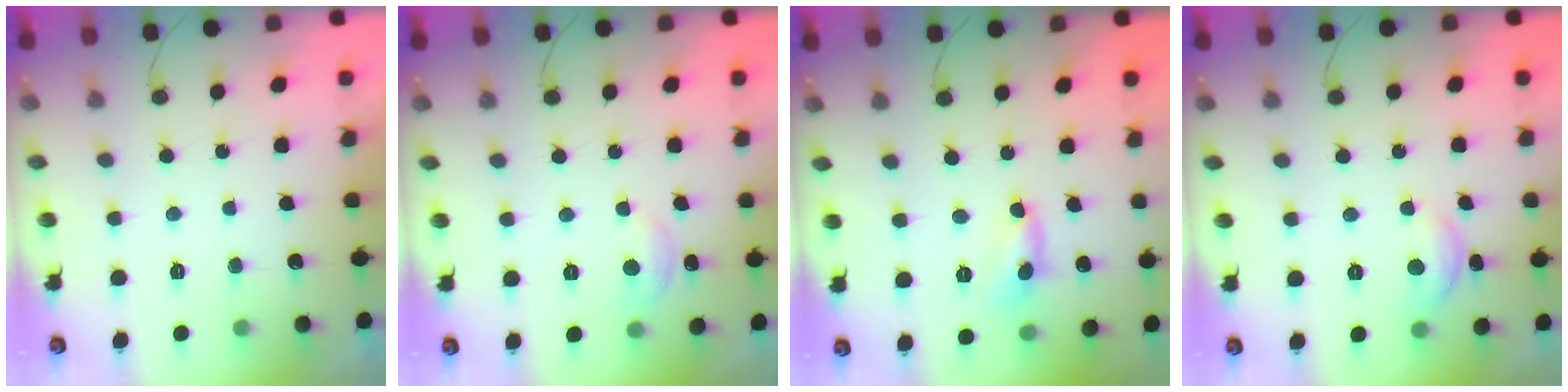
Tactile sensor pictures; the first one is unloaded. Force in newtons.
{"total": 4.5, "press": 4.5, "slide": 0.5}
{"total": 3.3, "press": 3.2, "slide": 0.2}
{"total": 7.3, "press": 7.2, "slide": 0.5}